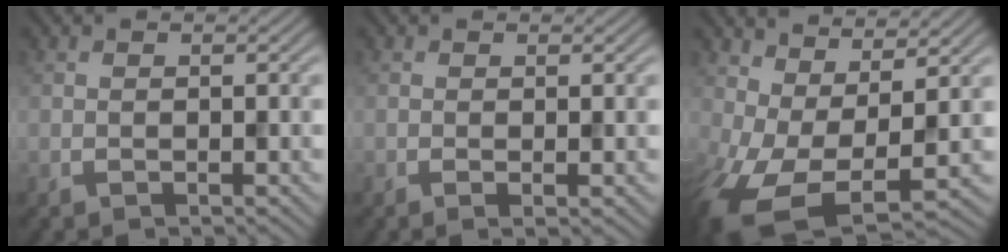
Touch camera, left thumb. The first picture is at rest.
{"total": 1.3, "force": [0.0, 0.3, 1.2], "torque": [-0.016, -0.003, 0.000]}
{"total": 9.8, "force": [-0.7, 5.1, 8.3], "torque": [-0.182, -0.020, -0.005]}